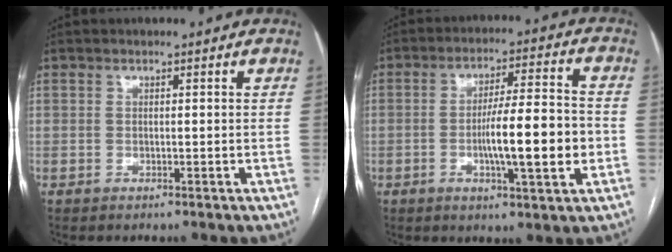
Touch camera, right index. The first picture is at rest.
{"total": 12.0, "force": [-2.3, 1.2, 11.7], "torque": [-0.190, 0.005, -0.038]}